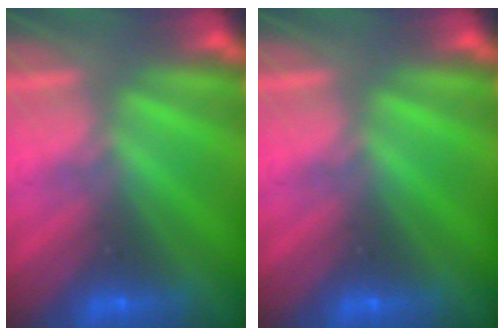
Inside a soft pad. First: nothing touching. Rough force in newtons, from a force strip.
{"total": 0.0}